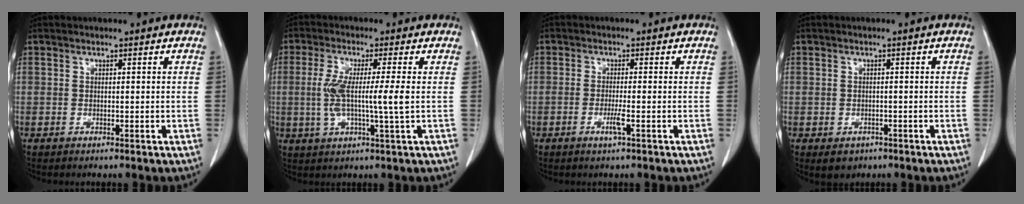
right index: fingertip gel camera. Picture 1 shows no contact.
{"total": 7.9, "force": [0.0, -0.1, 7.9], "torque": [-0.159, -0.005, -0.003]}
{"total": 2.5, "force": [-1.0, -0.2, 2.2], "torque": [-0.043, -0.004, -0.020]}
{"total": 2.6, "force": [-1.3, 2.0, 0.8], "torque": [-0.009, 0.002, -0.009]}